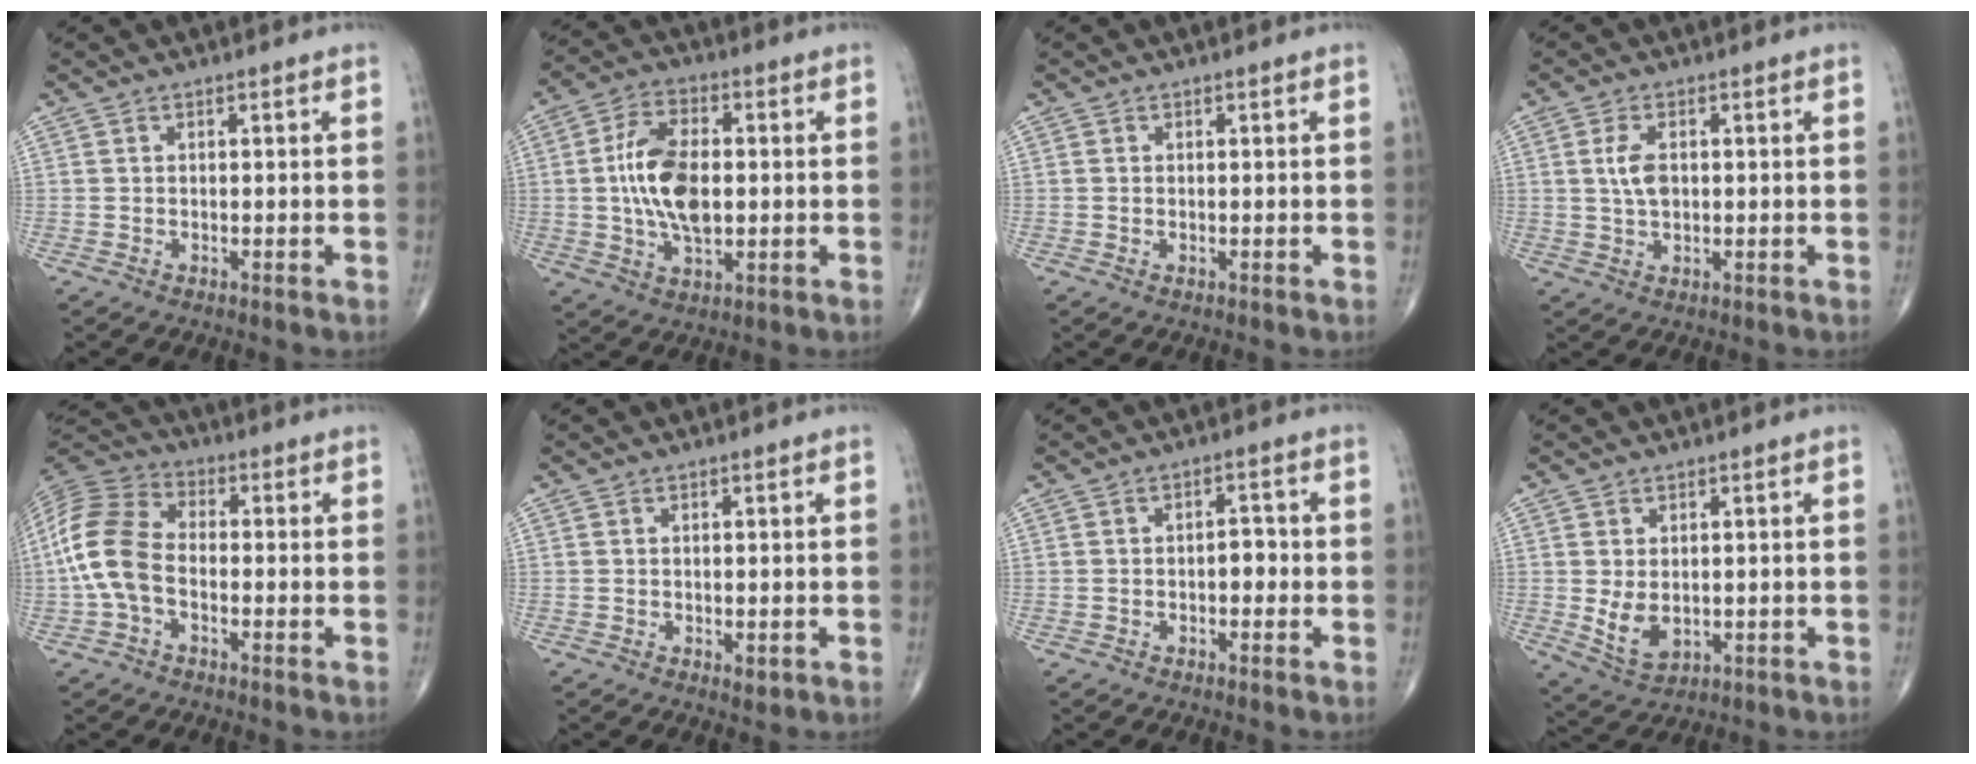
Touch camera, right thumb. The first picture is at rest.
{"total": 12.7, "force": [0.2, 6.8, 10.8], "torque": [-0.197, 0.006, 0.004]}
{"total": 0.0}
{"total": 4.3, "force": [0.7, 2.4, 3.6], "torque": [-0.071, -0.001, 0.014]}
{"total": 12.0, "force": [-1.9, 7.5, 9.2], "torque": [-0.194, 0.033, -0.050]}
{"total": 1.3, "force": [-0.3, 0.8, 1.1], "torque": [-0.013, -0.004, -0.002]}
{"total": 2.7, "force": [-0.6, 1.6, 2.0], "torque": [-0.012, 0.010, -0.013]}
{"total": 5.6, "force": [-0.1, 3.7, 4.2], "torque": [-0.068, -0.013, 0.013]}